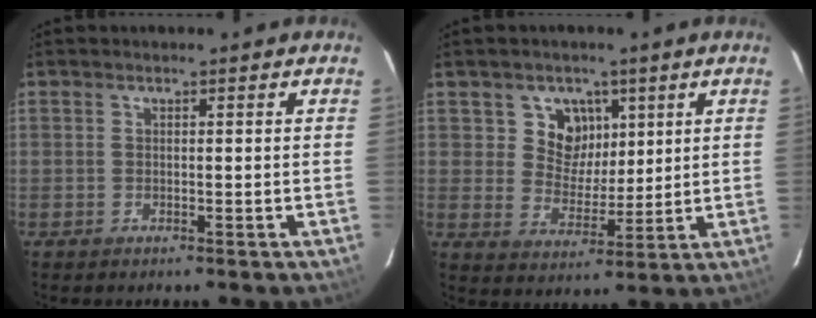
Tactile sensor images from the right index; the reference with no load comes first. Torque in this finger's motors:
{"motor_torque": [0.08, 0.15, 0.01, 0.01]}